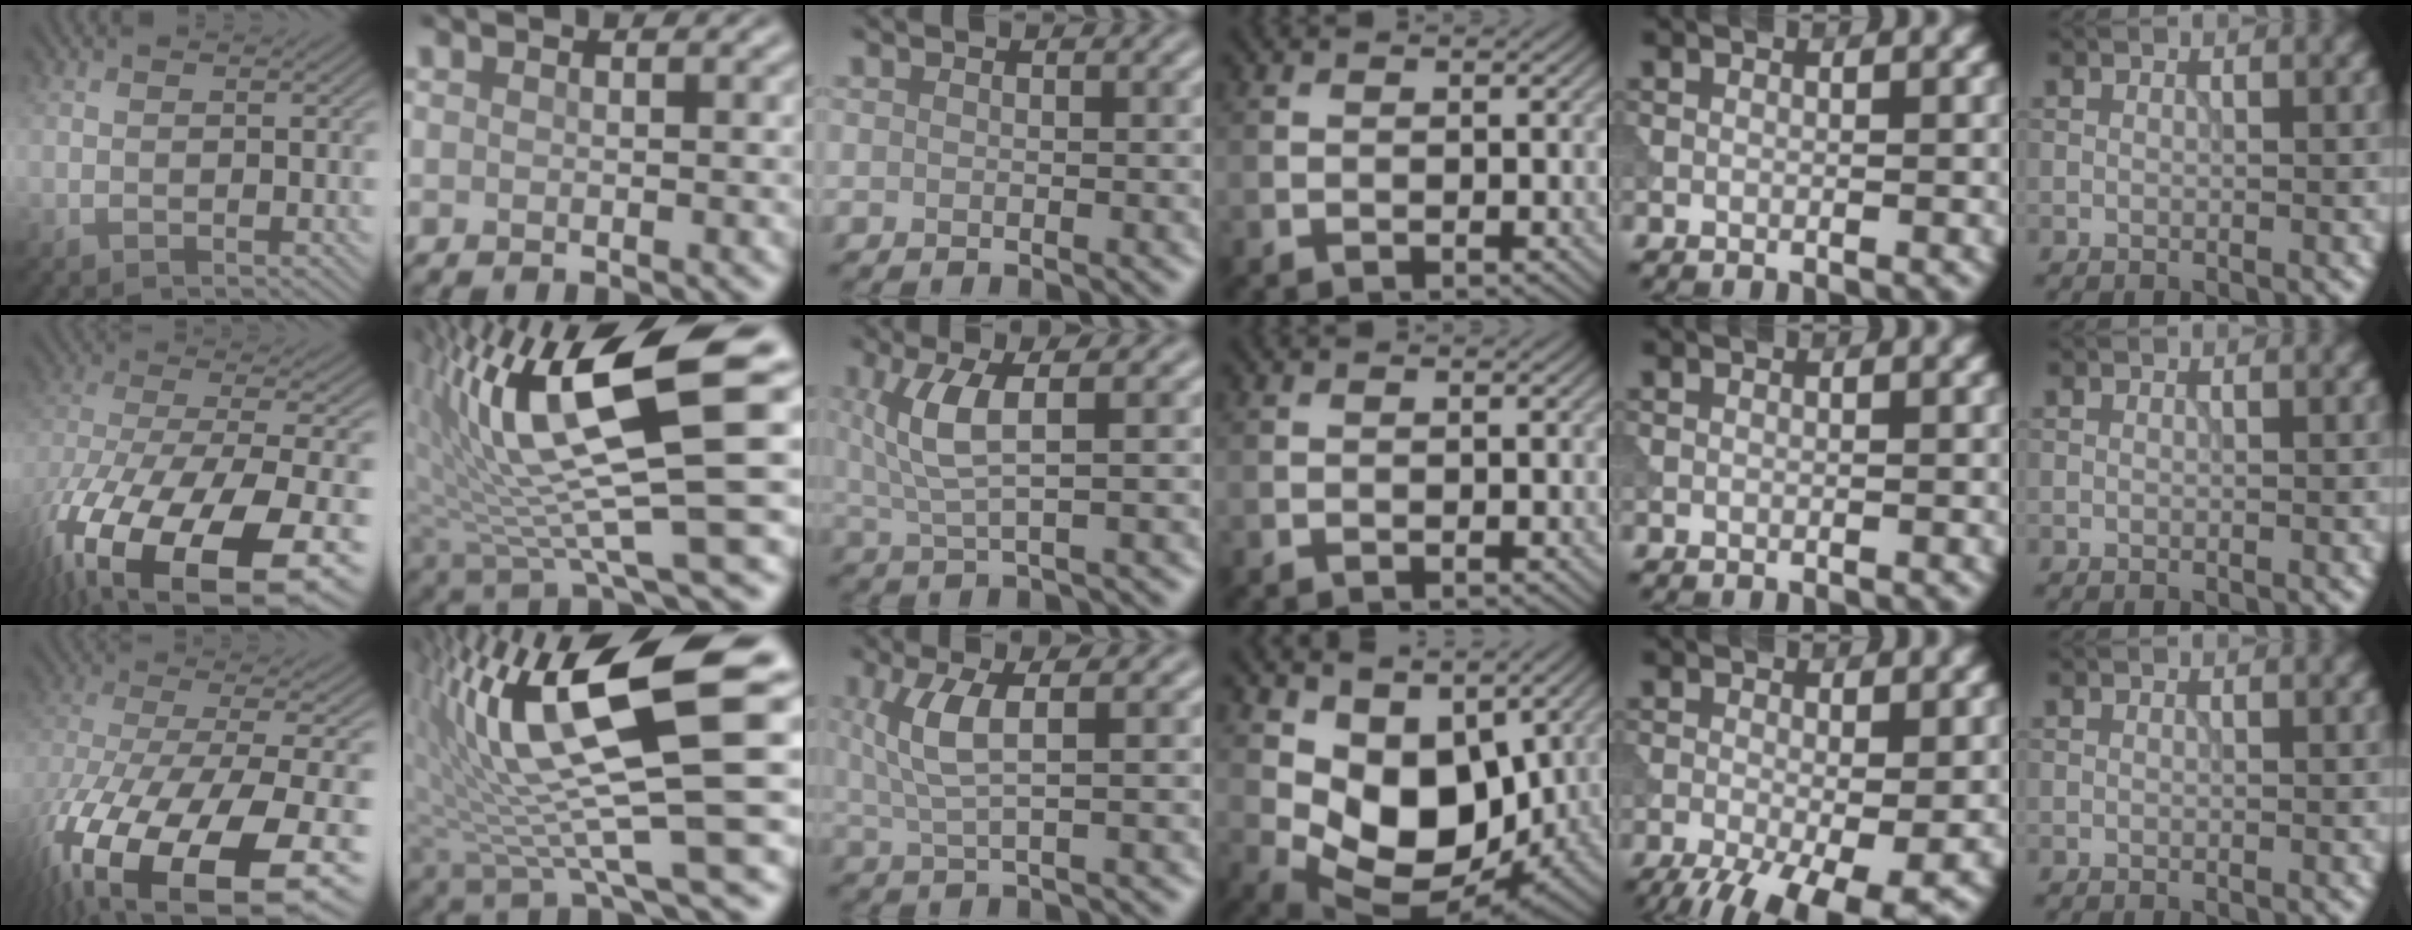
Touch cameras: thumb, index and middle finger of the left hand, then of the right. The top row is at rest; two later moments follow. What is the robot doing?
{"motion": "extract", "object": "tissue"}